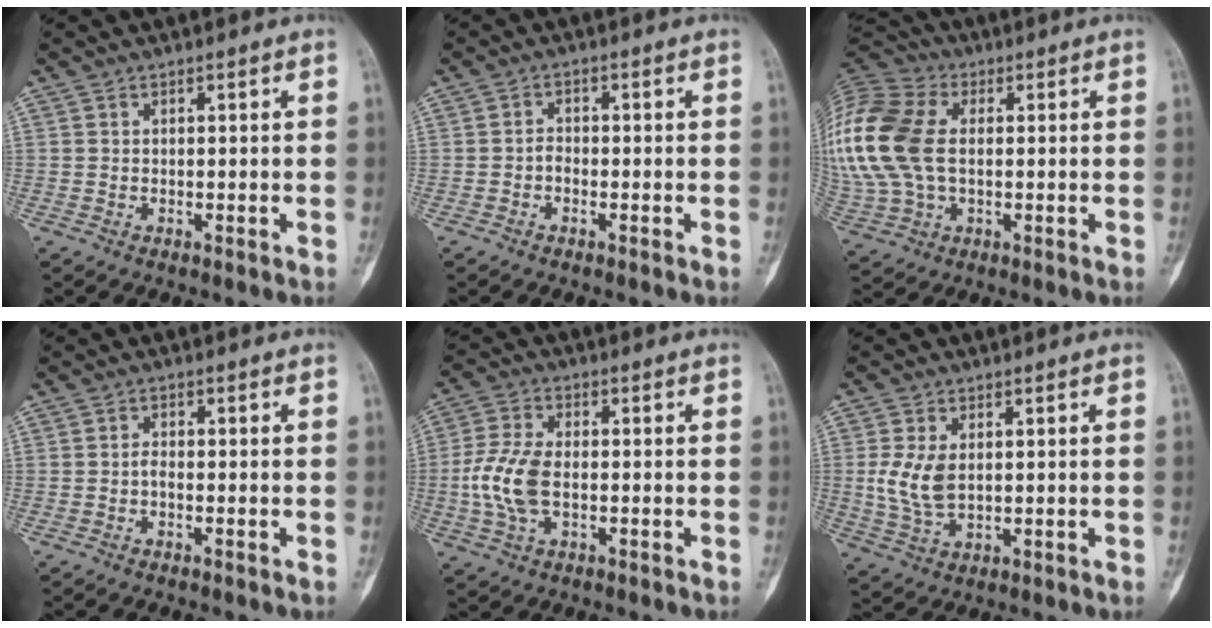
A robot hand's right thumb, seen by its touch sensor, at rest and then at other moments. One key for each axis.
{"total": 1.6, "fx": -0.7, "fy": 1.0, "fz": 1.0, "tx": -0.013, "ty": 0.007, "tz": -0.017}
{"total": 23.3, "fx": 2.2, "fy": 15.4, "fz": 17.3, "tx": -0.433, "ty": 0.018, "tz": 0.046}
{"total": 1.3, "fx": -0.5, "fy": 0.7, "fz": 1.1, "tx": -0.018, "ty": 0.003, "tz": -0.012}
{"total": 9.3, "fx": -1.2, "fy": 5.2, "fz": 7.7, "tx": -0.171, "ty": 0.010, "tz": -0.025}
{"total": 7.0, "fx": 0.7, "fy": 4.2, "fz": 5.6, "tx": -0.118, "ty": -0.004, "tz": 0.021}